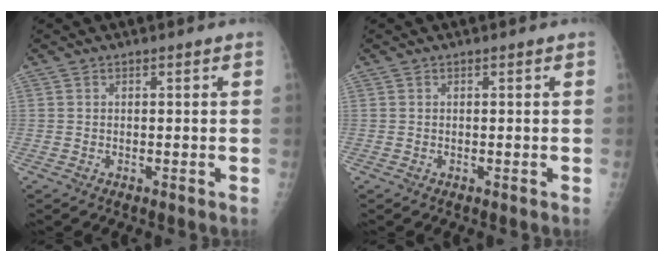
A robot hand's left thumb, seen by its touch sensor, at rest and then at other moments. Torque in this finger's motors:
{"motor_torque": [0.50, -0.08, 0.17, 0.09, 0.00]}